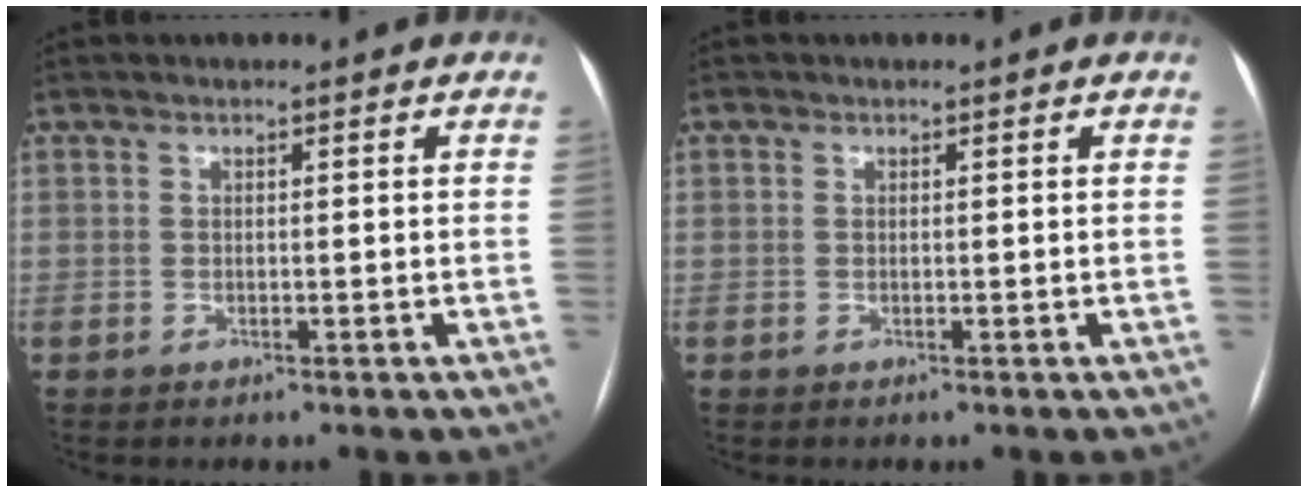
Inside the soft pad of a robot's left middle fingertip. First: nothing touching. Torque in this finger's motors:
{"motor_torque": [0.03, -0.03, 0.01, 0.00]}